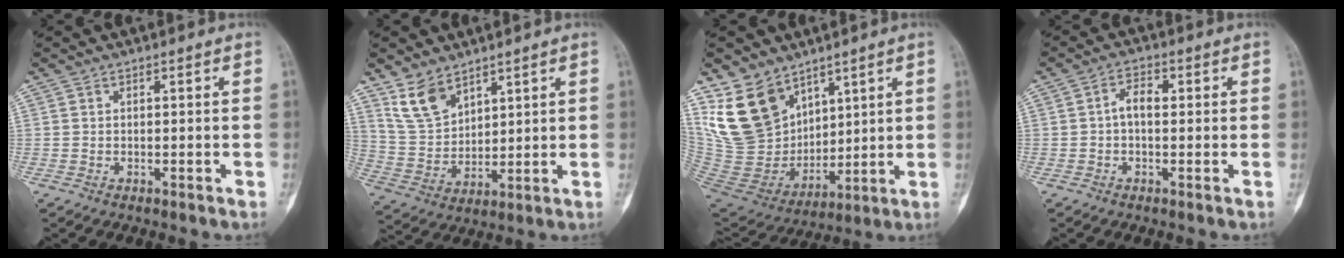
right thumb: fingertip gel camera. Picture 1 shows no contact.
{"total": 9.0, "force": [6.3, 4.8, 4.2], "torque": [-0.072, -0.031, 0.140]}
{"total": 16.5, "force": [9.9, 10.7, 7.6], "torque": [-0.121, -0.049, 0.220]}
{"total": 3.8, "force": [0.1, 1.9, 3.3], "torque": [-0.054, 0.010, -0.004]}